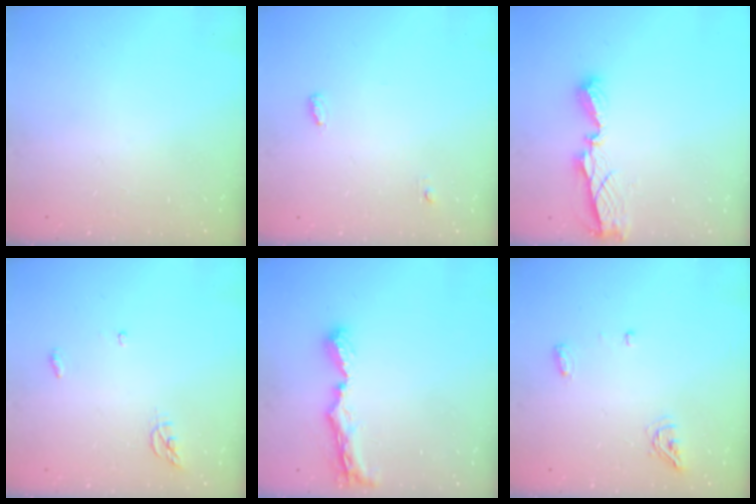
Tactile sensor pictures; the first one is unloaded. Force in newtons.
{"total": 3.9, "press": 3.8, "slide": 1.0}
{"total": 7.5, "press": 7.5, "slide": 0.5}
{"total": 4.0, "press": 3.9, "slide": 0.4}
{"total": 8.6, "press": 8.5, "slide": 0.8}
{"total": 5.8, "press": 5.7, "slide": 0.9}